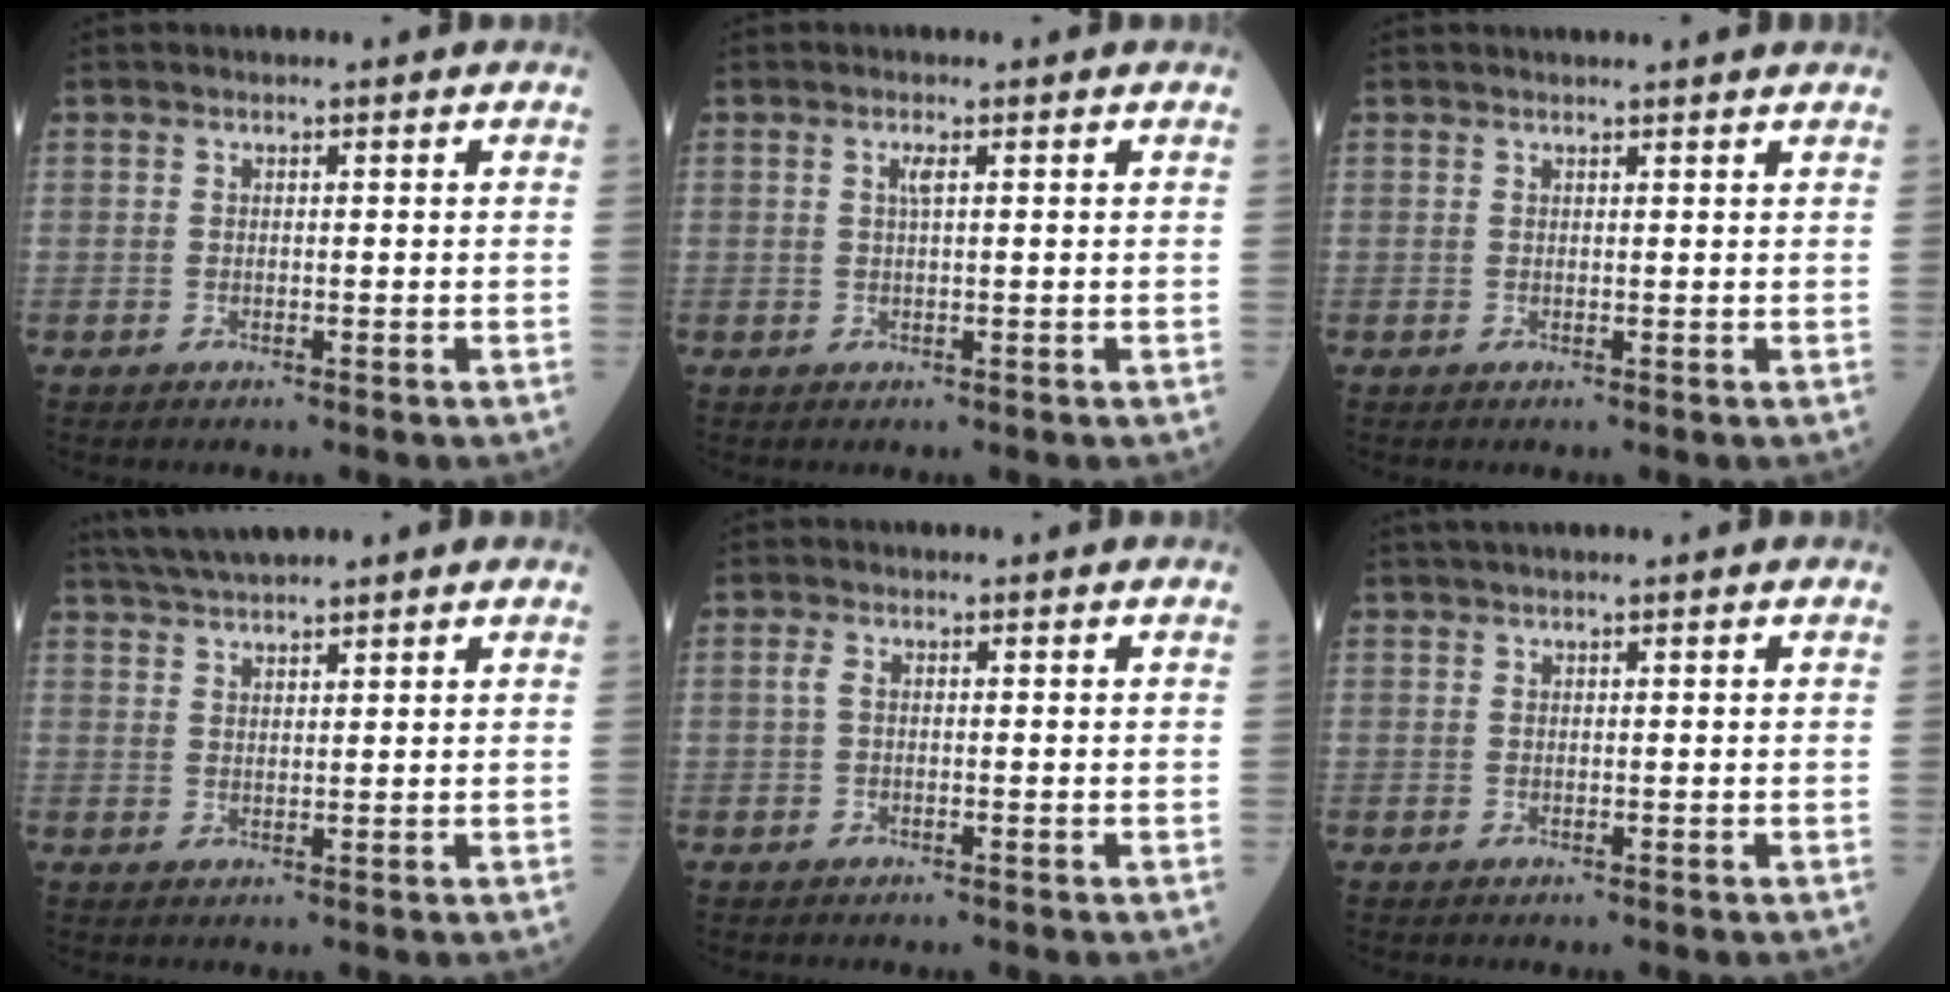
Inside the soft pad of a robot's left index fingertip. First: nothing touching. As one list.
[{"total": 1.1, "force": [0.3, 0.0, 1.0], "torque": [-0.023, -0.001, 0.004]}, {"total": 4.2, "force": [4.0, -0.3, 1.3], "torque": [-0.014, 0.021, 0.043]}, {"total": 6.0, "force": [5.4, 0.4, 2.6], "torque": [-0.057, 0.035, 0.102]}, {"total": 0.8, "force": [0.0, 0.4, 0.8], "torque": [-0.022, 0.000, -0.002]}, {"total": 2.8, "force": [2.4, -0.1, 1.5], "torque": [-0.019, 0.029, 0.042]}]